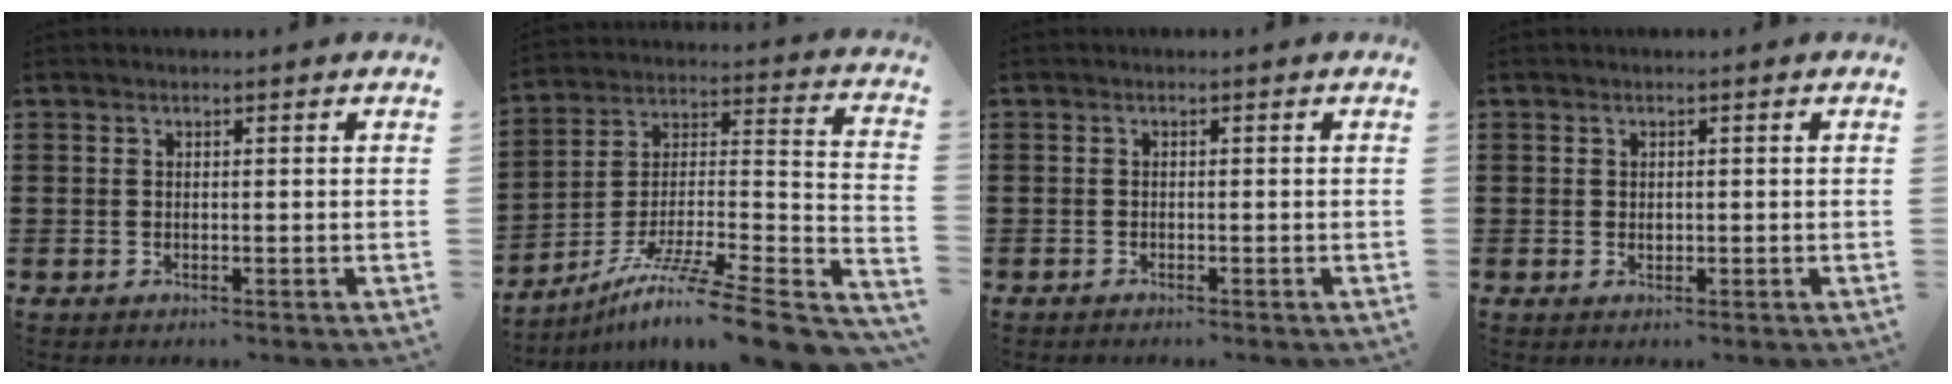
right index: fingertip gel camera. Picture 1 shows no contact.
{"total": 11.0, "force": [-8.1, 0.4, 7.4], "torque": [-0.124, -0.002, -0.155]}
{"total": 0.6, "force": [-0.6, 0.1, 0.1], "torque": [-0.003, 0.000, -0.013]}
{"total": 0.7, "force": [0.2, 0.5, 0.4], "torque": [-0.010, 0.001, 0.004]}